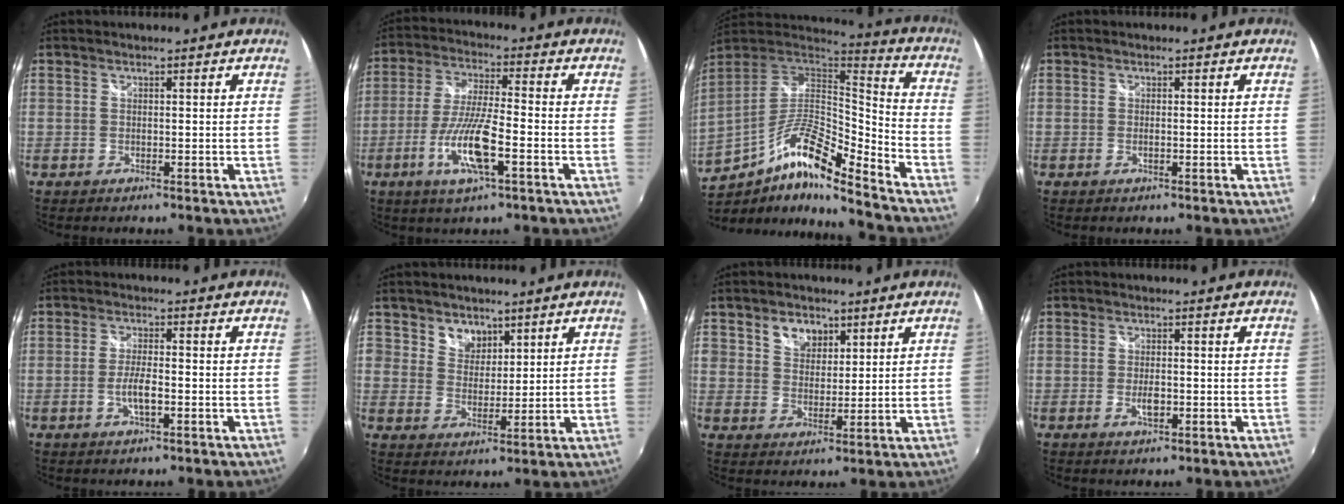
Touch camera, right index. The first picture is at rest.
{"total": 11.6, "force": [-4.5, 2.0, 10.5], "torque": [-0.216, -0.008, -0.089]}
{"total": 17.8, "force": [-10.3, 3.6, 14.0], "torque": [-0.270, -0.021, -0.196]}
{"total": 0.7, "force": [-0.3, 0.2, 0.6], "torque": [-0.012, 0.000, -0.006]}
{"total": 4.1, "force": [-1.4, 0.8, 3.7], "torque": [-0.077, 0.000, -0.025]}
{"total": 5.4, "force": [3.2, 4.2, 1.0], "torque": [-0.010, 0.009, 0.059]}
{"total": 6.1, "force": [3.2, 4.6, 2.4], "torque": [-0.038, 0.015, 0.060]}
{"total": 2.8, "force": [-0.9, 1.3, 2.3], "torque": [-0.043, -0.002, -0.016]}